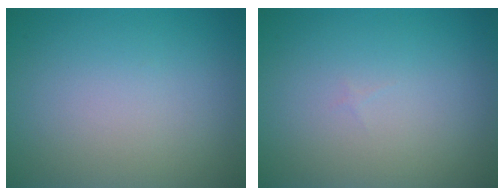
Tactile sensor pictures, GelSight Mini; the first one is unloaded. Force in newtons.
{"total": 0.0}